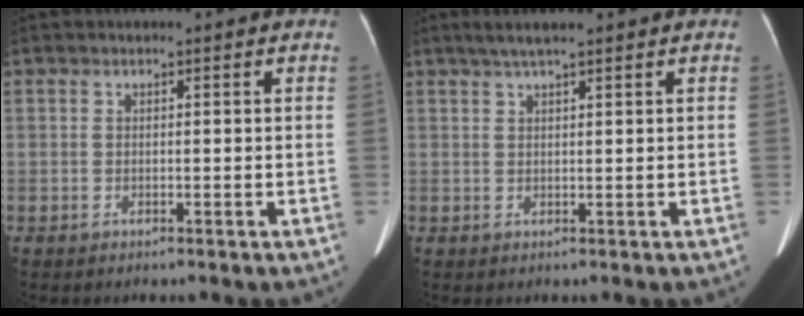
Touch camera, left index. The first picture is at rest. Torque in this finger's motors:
{"motor_torque": [0.08, -0.02, -0.01, 0.00]}